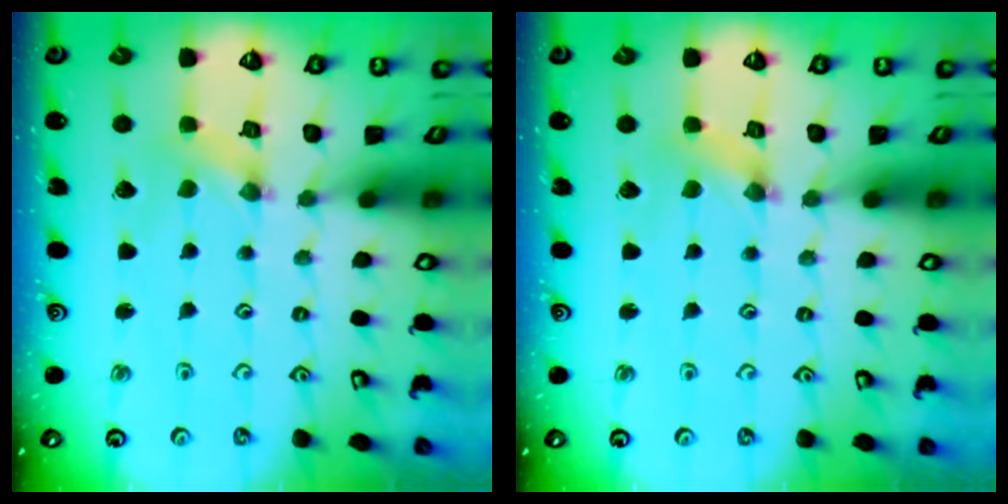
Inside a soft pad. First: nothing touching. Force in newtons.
{"total": 1.3, "press": 1.3, "slide": 0.3}